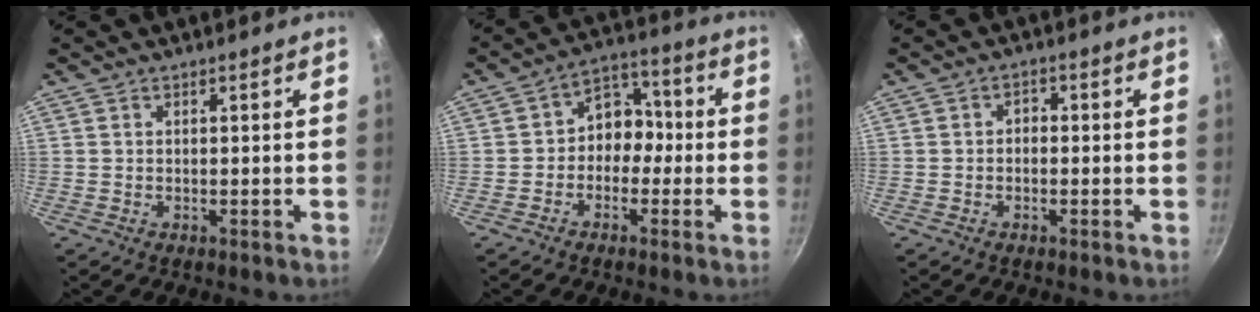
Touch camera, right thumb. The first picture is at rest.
{"total": 7.8, "force": [-1.4, 6.3, 4.3], "torque": [-0.008, 0.038, -0.039]}
{"total": 1.7, "force": [-0.6, 1.4, 0.9], "torque": [-0.013, 0.011, -0.013]}